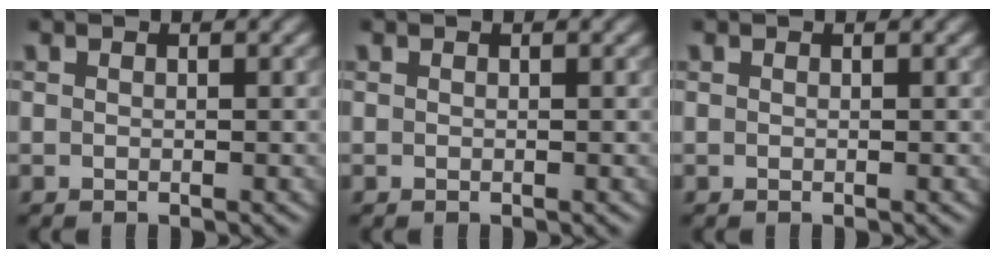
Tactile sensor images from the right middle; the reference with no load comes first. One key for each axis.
{"total": 0.0}
{"total": 0.0}